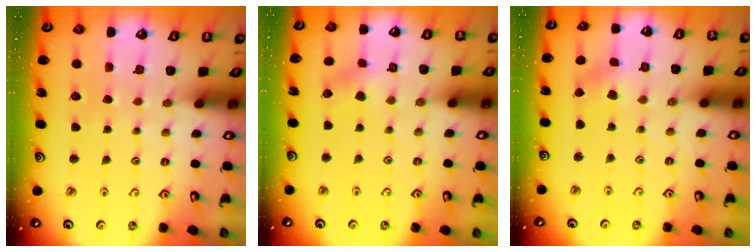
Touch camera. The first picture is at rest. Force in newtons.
{"total": 2.9, "press": 2.9, "slide": 0.4}
{"total": 1.2, "press": 1.2, "slide": 0.2}